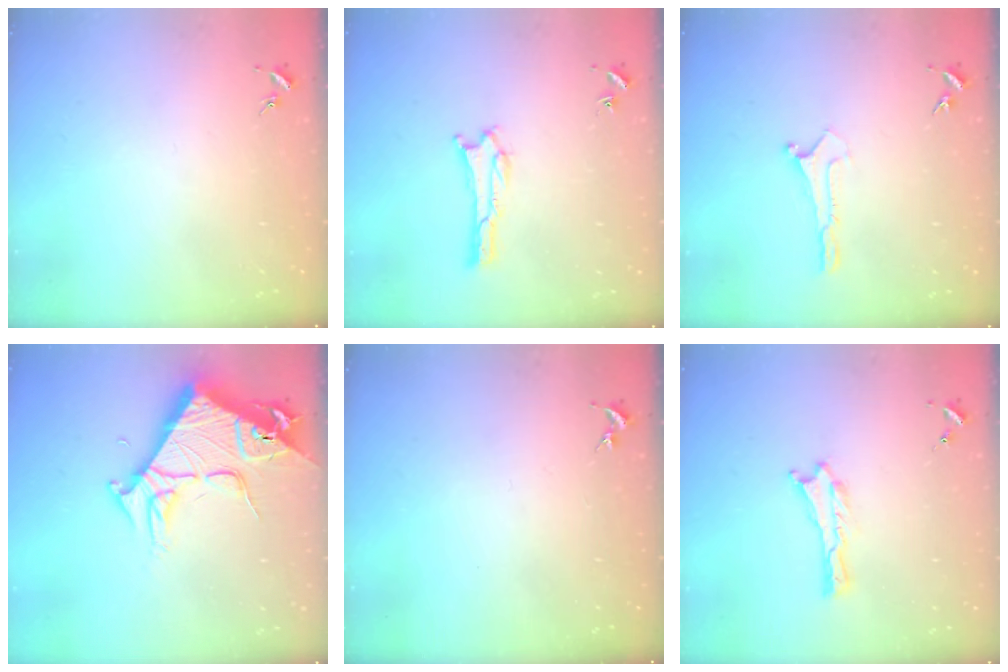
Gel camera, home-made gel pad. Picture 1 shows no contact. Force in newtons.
{"total": 1.3, "press": 1.3, "slide": 0.4}
{"total": 0.0}
{"total": 9.2, "press": 9.2, "slide": 0.9}
{"total": 0.0}
{"total": 0.0}